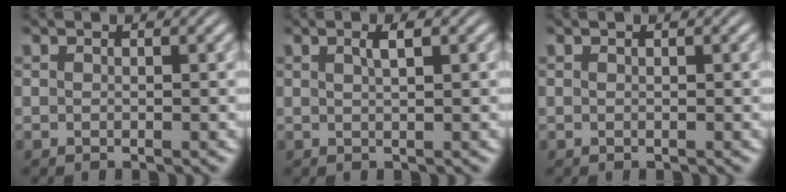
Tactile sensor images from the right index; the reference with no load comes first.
{"total": 1.3, "force": [0.4, -0.1, 1.3], "torque": [-0.019, 0.001, 0.009]}
{"total": 0.0}